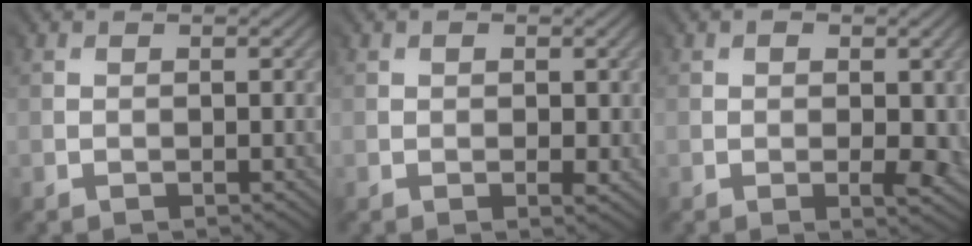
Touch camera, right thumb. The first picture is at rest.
{"total": 1.8, "force": [0.0, 1.2, 1.3], "torque": [-0.024, -0.005, 0.005]}
{"total": 4.3, "force": [-0.2, 2.5, 3.5], "torque": [-0.048, -0.006, 0.001]}